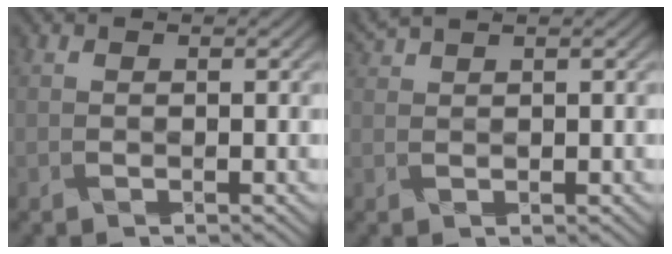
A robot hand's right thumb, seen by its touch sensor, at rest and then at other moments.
{"total": 2.6, "force": [2.1, 0.3, 1.5], "torque": [-0.033, 0.011, 0.046]}